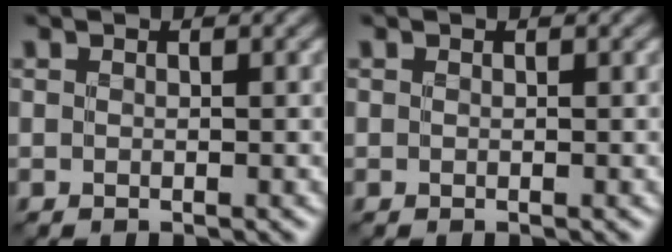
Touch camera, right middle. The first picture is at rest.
{"total": 0.0}